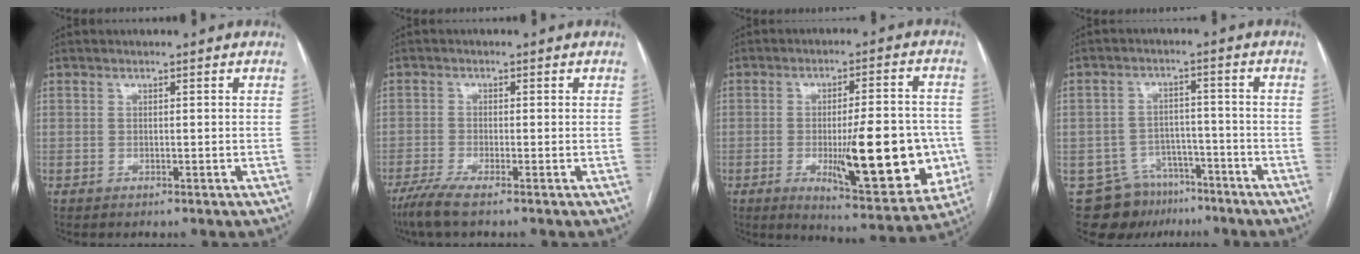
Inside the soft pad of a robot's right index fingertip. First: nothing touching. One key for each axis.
{"total": 3.8, "fx": -2.8, "fy": -0.1, "fz": 2.6, "tx": -0.054, "ty": -0.011, "tz": -0.059}
{"total": 18.1, "fx": -3.7, "fy": 4.2, "fz": 17.2, "tx": -0.216, "ty": -0.003, "tz": -0.038}
{"total": 9.8, "fx": -7.0, "fy": 6.7, "fz": 1.5, "tx": -0.024, "ty": 0.027, "tz": -0.101}